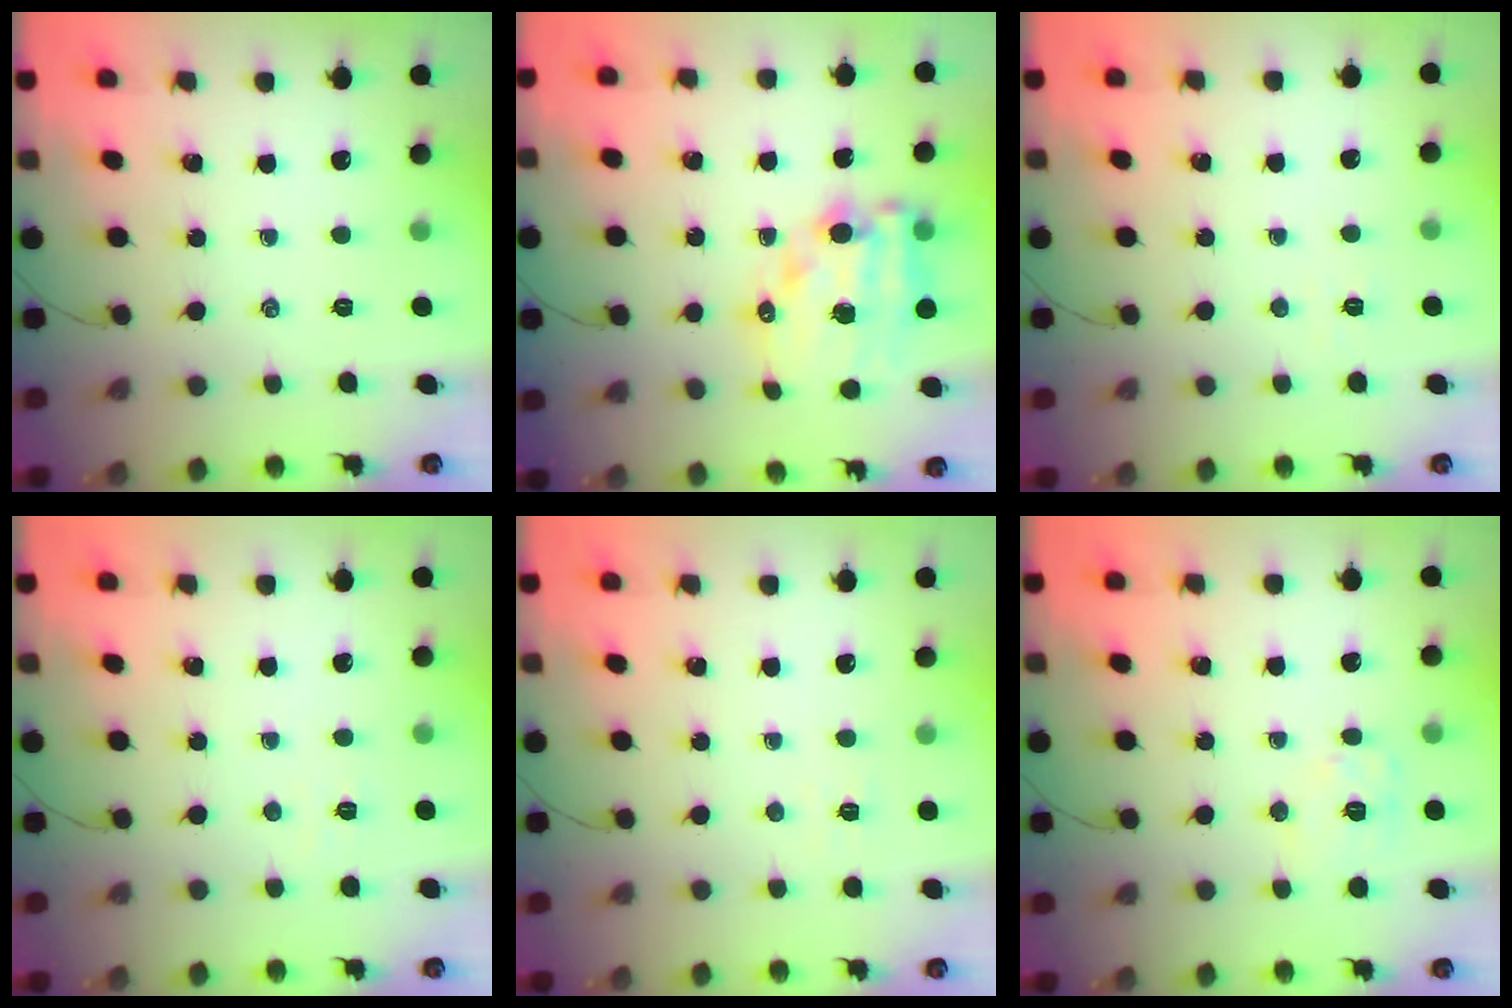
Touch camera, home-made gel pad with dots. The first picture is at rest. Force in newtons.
{"total": 16.0, "press": 15.6, "slide": 3.5}
{"total": 2.4, "press": 2.3, "slide": 0.5}
{"total": 1.8, "press": 1.7, "slide": 0.5}
{"total": 2.6, "press": 2.6, "slide": 0.5}
{"total": 8.4, "press": 8.4, "slide": 0.6}